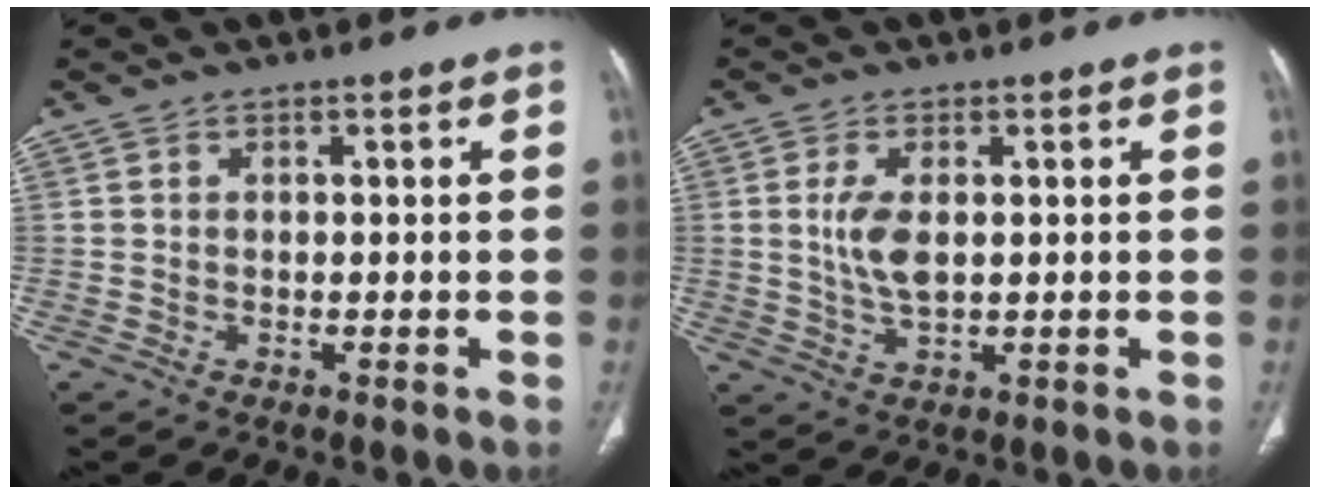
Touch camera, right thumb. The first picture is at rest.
{"total": 5.7, "force": [0.8, 2.7, 4.9], "torque": [-0.105, -0.007, 0.019]}